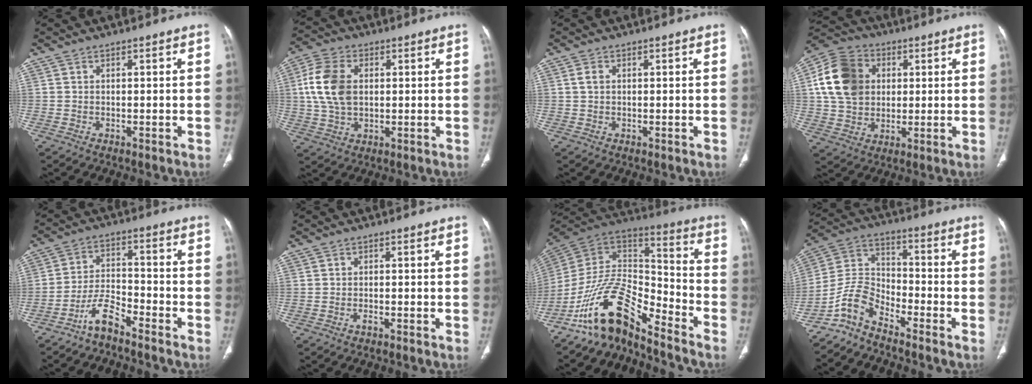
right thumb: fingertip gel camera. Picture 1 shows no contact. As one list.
[{"total": 10.9, "force": [1.6, 7.2, 8.1], "torque": [-0.161, 0.006, 0.032]}, {"total": 1.7, "force": [0.4, 1.1, 1.2], "torque": [-0.021, 0.002, 0.009]}, {"total": 15.0, "force": [2.8, 12.0, 8.5], "torque": [-0.146, 0.008, 0.047]}, {"total": 6.1, "force": [-5.1, 1.4, 3.0], "torque": [-0.059, 0.043, -0.103]}, {"total": 0.9, "force": [-0.7, 0.2, 0.6], "torque": [-0.013, 0.003, -0.012]}, {"total": 16.5, "force": [-12.4, 5.8, 9.2], "torque": [-0.147, 0.105, -0.232]}, {"total": 7.9, "force": [-6.5, 3.0, 3.4], "torque": [-0.071, 0.067, -0.142]}]